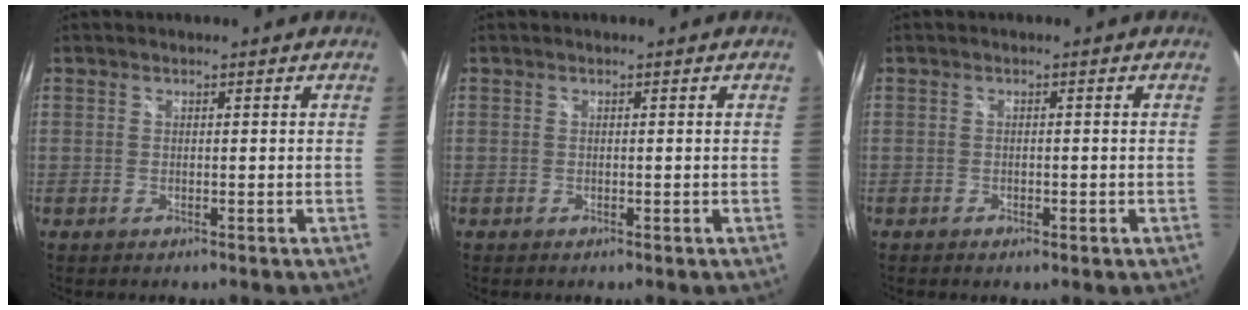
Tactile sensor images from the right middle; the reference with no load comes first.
{"total": 0.0}
{"total": 1.5, "force": [-0.8, 0.8, 1.0], "torque": [-0.017, -0.003, -0.011]}